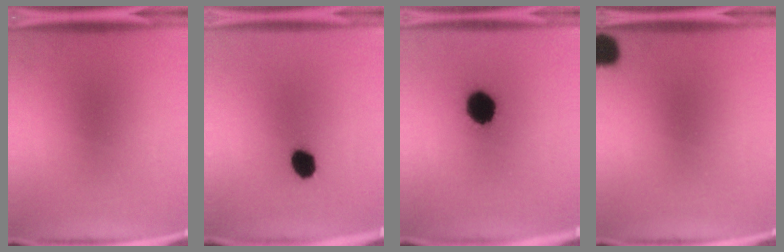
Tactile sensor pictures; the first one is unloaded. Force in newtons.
{"total": 6.1}
{"total": 11.0}
{"total": 5.5}